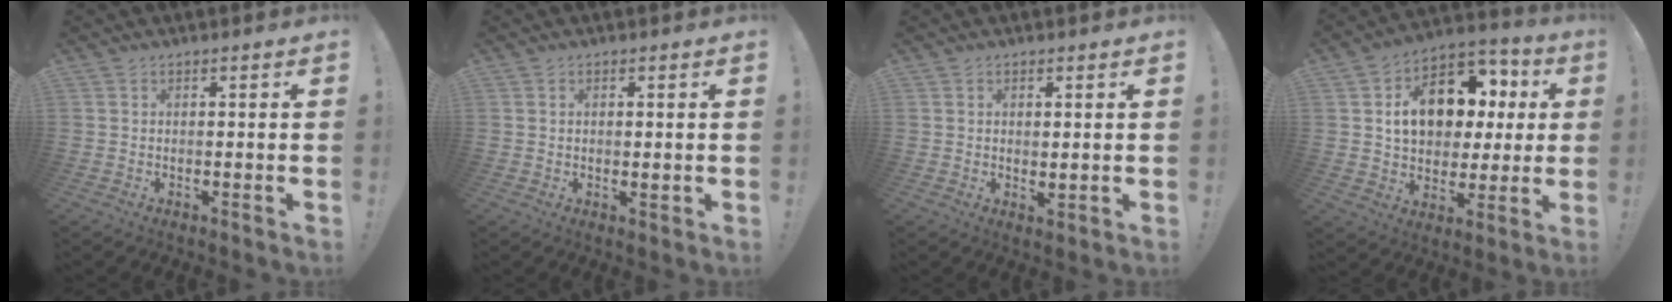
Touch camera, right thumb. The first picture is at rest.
{"total": 1.0, "force": [0.4, 0.7, 0.7], "torque": [0.003, -0.006, 0.004]}
{"total": 1.5, "force": [0.9, 0.7, 0.9], "torque": [-0.001, -0.009, 0.014]}
{"total": 16.6, "force": [4.2, 12.4, 10.3], "torque": [-0.139, -0.012, 0.090]}